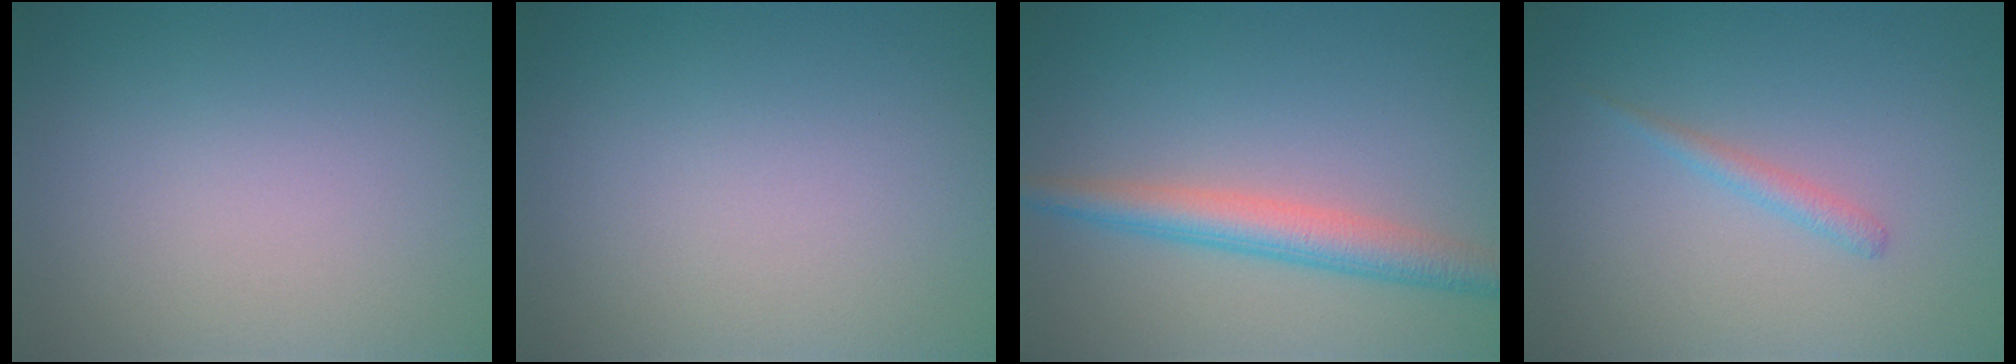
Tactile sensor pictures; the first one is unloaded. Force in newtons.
{"total": 0.0}
{"total": 4.0, "press": 4.0, "slide": 0.1}
{"total": 1.2, "press": 1.1, "slide": 0.1}